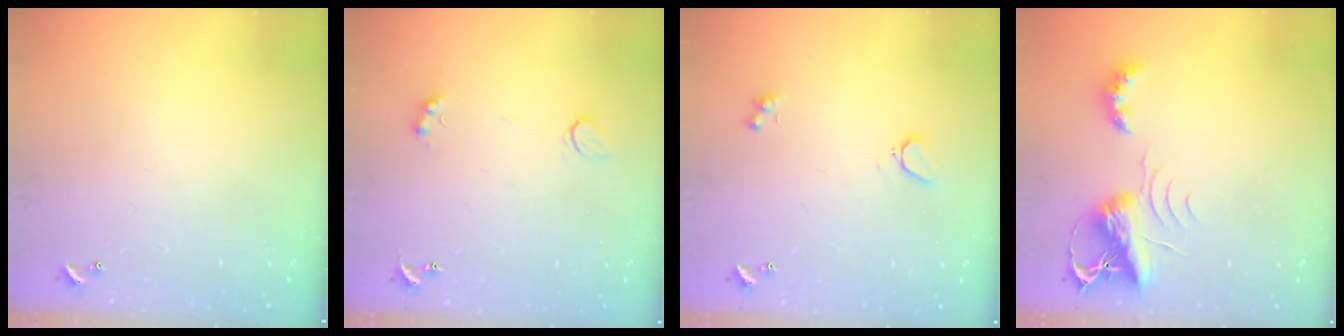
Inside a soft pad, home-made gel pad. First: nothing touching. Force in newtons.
{"total": 3.7, "press": 3.4, "slide": 1.2}
{"total": 3.7, "press": 3.6, "slide": 0.7}
{"total": 7.1, "press": 7.0, "slide": 0.7}